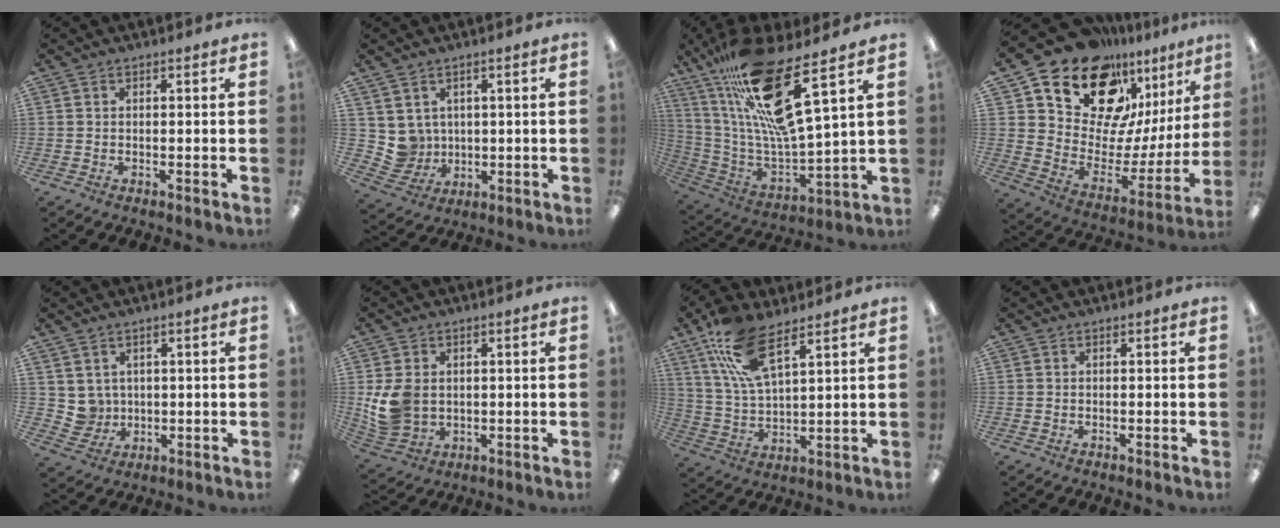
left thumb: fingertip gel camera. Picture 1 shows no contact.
{"total": 5.8, "force": [2.6, 5.2, 0.2], "torque": [-0.029, -0.016, 0.055]}
{"total": 23.8, "force": [14.8, 5.4, 17.9], "torque": [-0.336, -0.085, 0.244]}
{"total": 21.4, "force": [16.2, 11.4, 8.1], "torque": [-0.131, -0.123, 0.295]}
{"total": 4.4, "force": [2.4, 3.7, 0.0], "torque": [-0.020, -0.006, 0.049]}
{"total": 9.0, "force": [0.6, 7.2, 5.4], "torque": [-0.117, 0.007, 0.013]}
{"total": 13.5, "force": [8.4, 4.9, 9.4], "torque": [-0.203, -0.020, 0.155]}
{"total": 0.0}